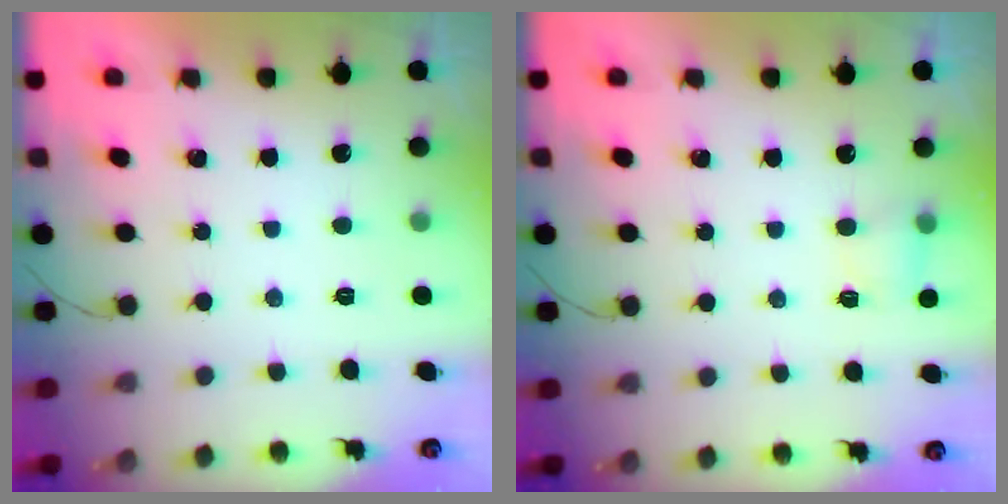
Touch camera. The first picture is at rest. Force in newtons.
{"total": 4.0, "press": 3.8, "slide": 1.2}